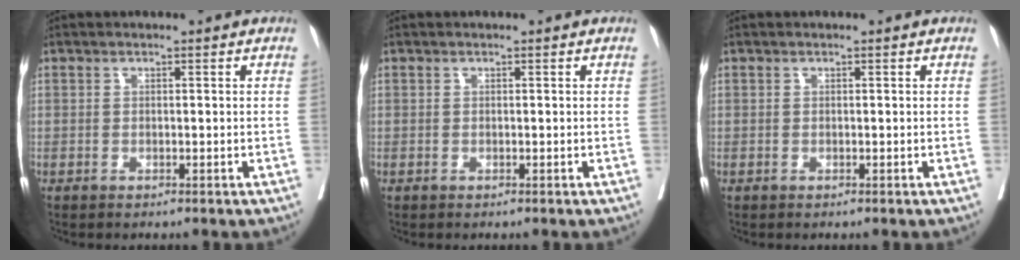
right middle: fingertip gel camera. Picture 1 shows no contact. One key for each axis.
{"total": 0.0}
{"total": 0.0}